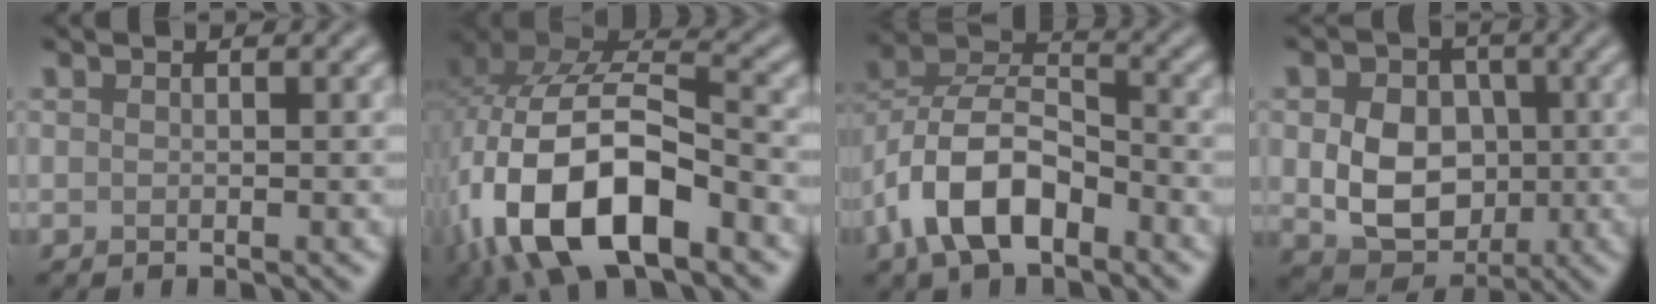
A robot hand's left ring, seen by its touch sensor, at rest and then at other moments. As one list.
[{"total": 15.4, "force": [-6.2, 7.4, 12.0], "torque": [-0.240, -0.006, -0.117]}, {"total": 8.6, "force": [-4.1, 4.5, 6.0], "torque": [-0.113, 0.011, -0.089]}, {"total": 7.4, "force": [-0.1, 5.8, 4.5], "torque": [-0.085, -0.012, 0.001]}]